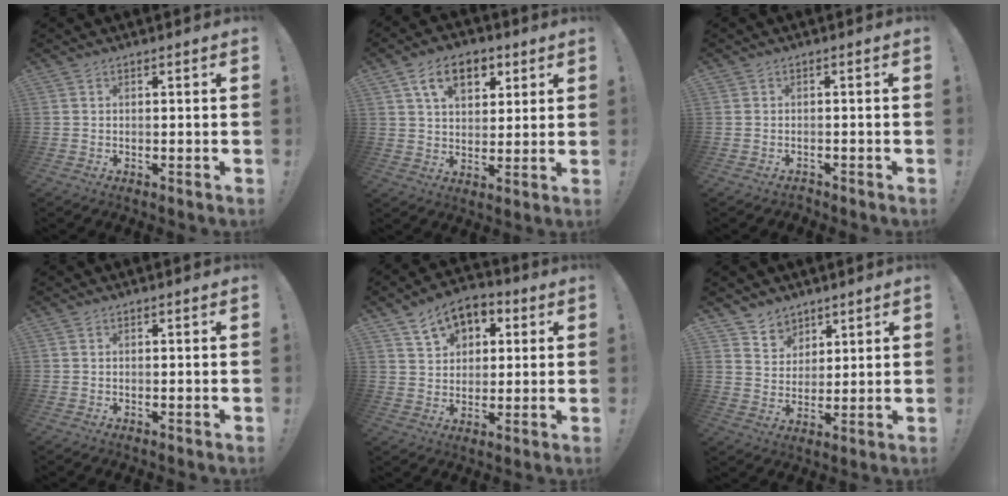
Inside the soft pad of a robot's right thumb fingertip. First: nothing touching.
{"total": 12.1, "force": [5.6, 7.8, 7.4], "torque": [-0.116, -0.003, 0.104]}
{"total": 1.1, "force": [-0.9, 0.6, 0.0], "torque": [0.001, 0.001, -0.016]}
{"total": 0.0}
{"total": 10.4, "force": [5.5, 7.4, 4.9], "torque": [-0.075, -0.023, 0.106]}
{"total": 6.6, "force": [5.0, 4.4, 0.1], "torque": [0.007, -0.051, 0.095]}